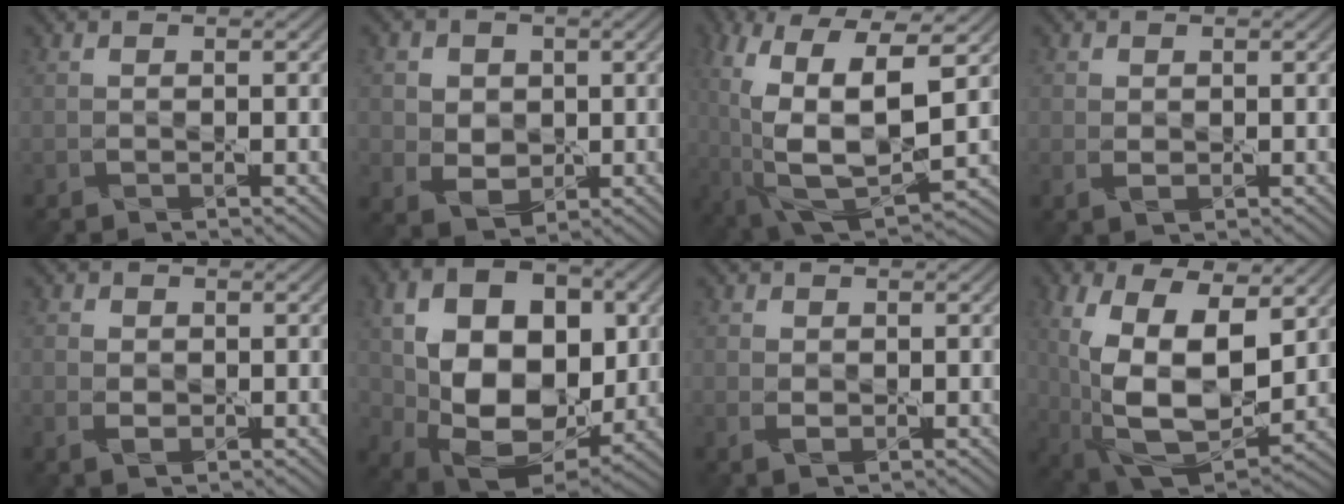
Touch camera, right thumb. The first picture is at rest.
{"total": 6.0, "force": [1.4, 5.2, 2.5], "torque": [-0.083, -0.003, 0.027]}
{"total": 15.9, "force": [1.0, 7.8, 13.8], "torque": [-0.290, -0.023, 0.029]}
{"total": 1.4, "force": [0.1, 1.0, 0.9], "torque": [-0.021, -0.003, 0.006]}
{"total": 2.6, "force": [-0.2, 2.1, 1.5], "torque": [-0.035, -0.006, -0.002]}
{"total": 16.2, "force": [1.5, 11.4, 11.4], "torque": [-0.204, -0.006, 0.037]}
{"total": 1.8, "force": [0.0, 1.4, 1.2], "torque": [-0.028, -0.003, 0.003]}
{"total": 15.4, "force": [3.0, 8.9, 12.2], "torque": [-0.247, -0.009, 0.059]}